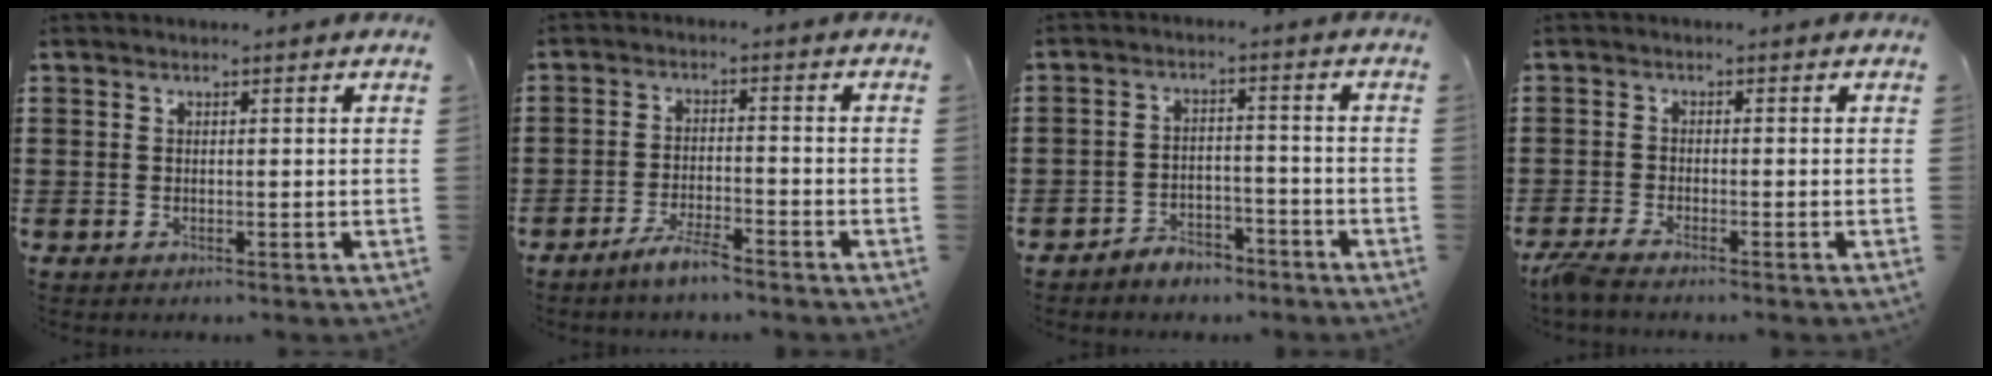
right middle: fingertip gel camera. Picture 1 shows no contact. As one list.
[{"total": 4.0, "force": [-3.3, 0.5, 2.1], "torque": [-0.049, 0.001, -0.066]}, {"total": 3.8, "force": [-3.7, 1.0, 0.2], "torque": [-0.008, 0.007, -0.077]}, {"total": 2.2, "force": [-1.9, 0.0, 1.1], "torque": [-0.040, -0.007, -0.043]}]